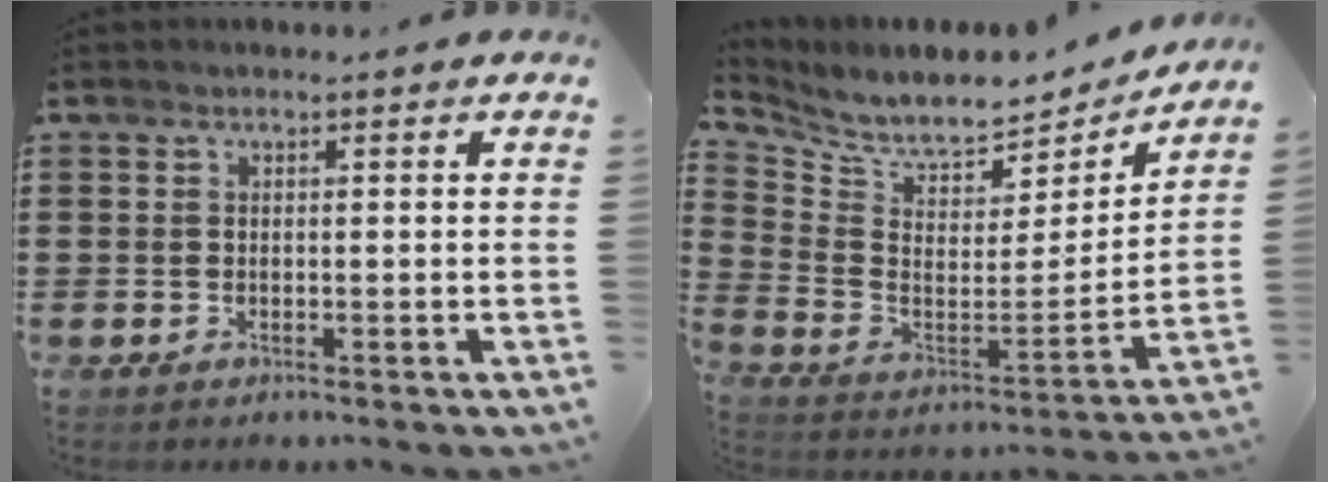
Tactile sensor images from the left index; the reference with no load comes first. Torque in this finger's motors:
{"motor_torque": [1.67, -0.47, 0.02, -0.02]}